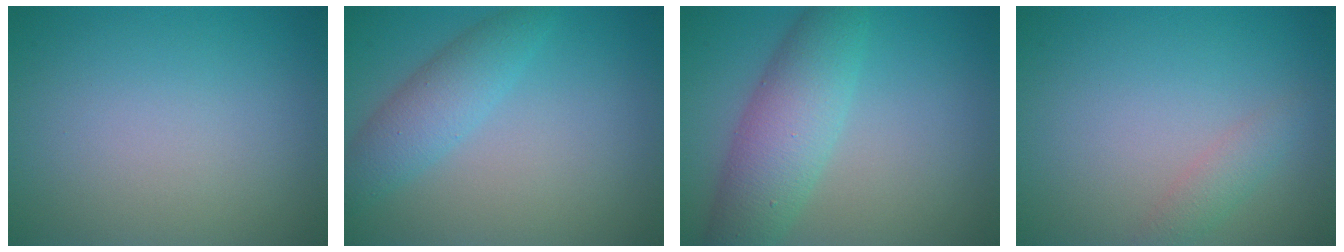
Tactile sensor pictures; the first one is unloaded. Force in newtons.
{"total": 3.3, "press": 3.3, "slide": 0.1}
{"total": 5.9, "press": 5.9, "slide": 0.2}
{"total": 1.5, "press": 1.5, "slide": 0.0}